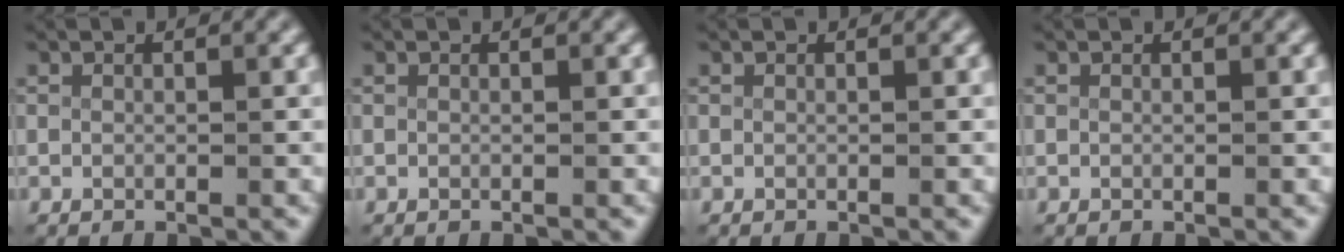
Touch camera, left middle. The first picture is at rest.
{"total": 0.0}
{"total": 0.0}
{"total": 0.0}